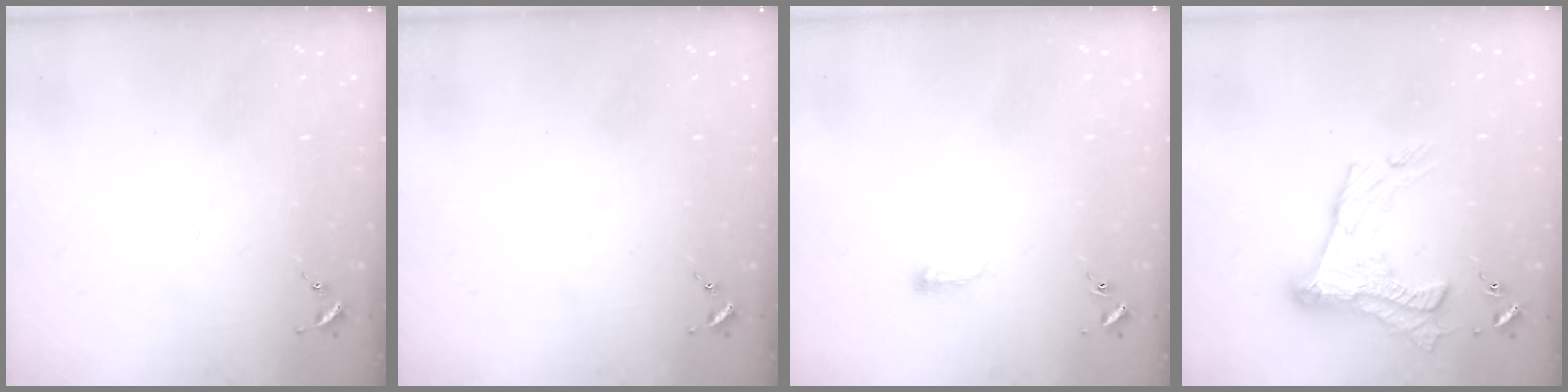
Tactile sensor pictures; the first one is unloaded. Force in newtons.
{"total": 0.0}
{"total": 4.1, "press": 4.0, "slide": 0.7}
{"total": 17.8, "press": 17.8, "slide": 1.0}